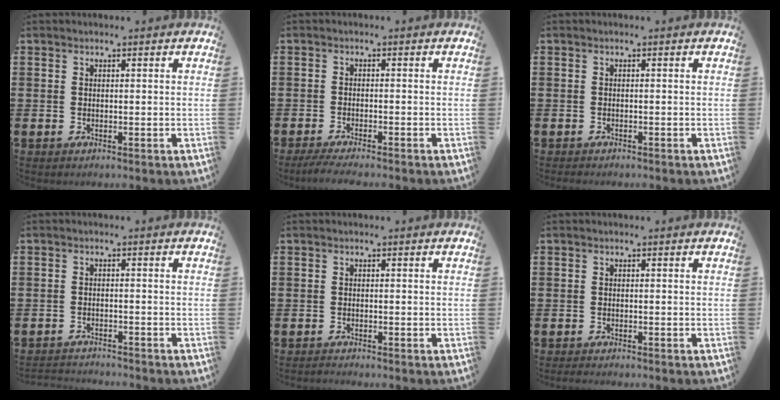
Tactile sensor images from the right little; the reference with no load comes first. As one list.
[{"total": 1.9, "force": [-1.6, 0.0, 1.1], "torque": [-0.018, 0.001, -0.030]}, {"total": 0.0}, {"total": 1.7, "force": [-1.7, -0.1, -0.2], "torque": [-0.002, 0.002, -0.036]}, {"total": 0.6, "force": [-0.6, 0.0, 0.0], "torque": [-0.002, -0.003, -0.011]}, {"total": 0.0}]